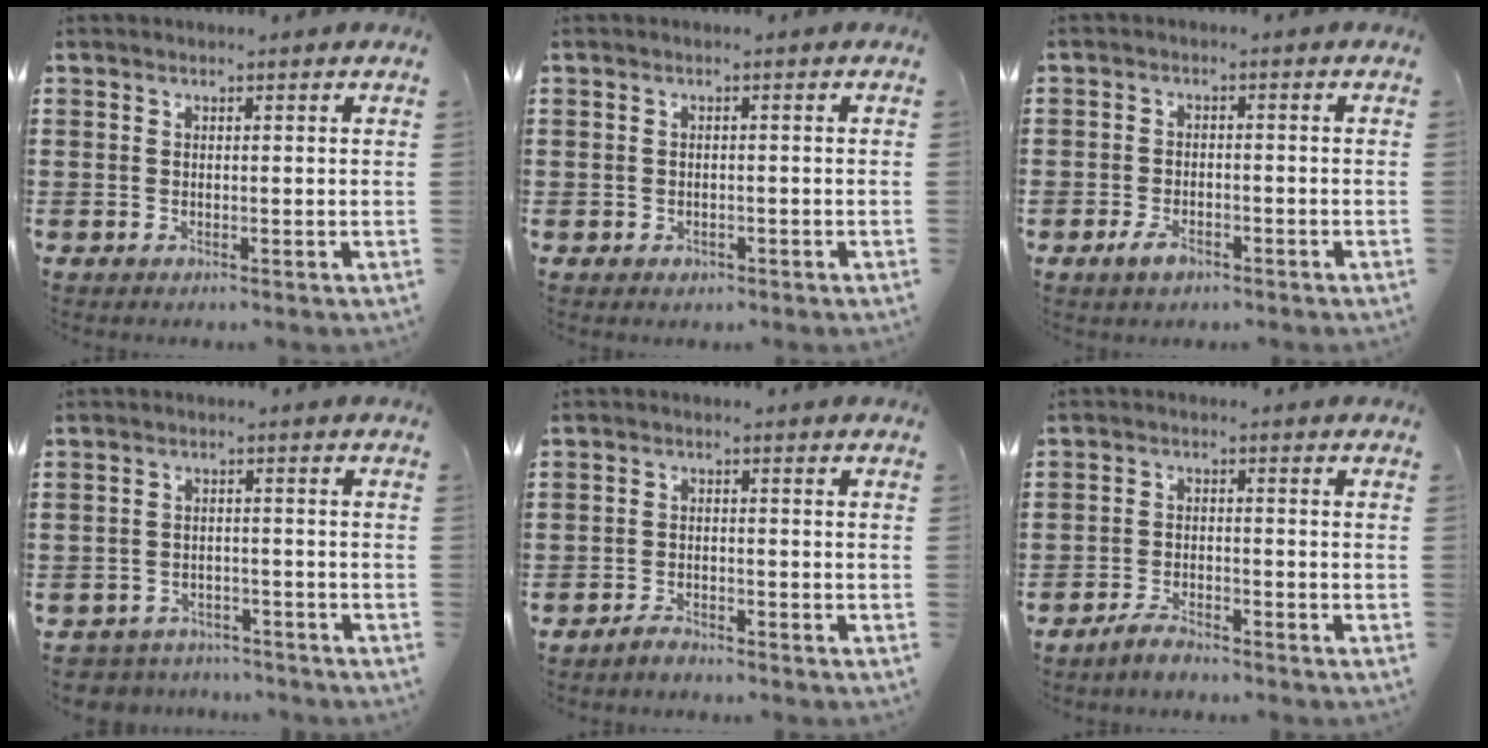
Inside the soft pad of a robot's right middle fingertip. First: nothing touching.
{"total": 0.6, "force": [-0.3, 0.5, 0.1], "torque": [-0.004, 0.003, -0.007]}
{"total": 2.5, "force": [-1.5, 1.3, 1.5], "torque": [-0.026, -0.003, -0.033]}
{"total": 3.2, "force": [-3.2, 0.7, -0.3], "torque": [-0.004, 0.002, -0.070]}
{"total": 2.0, "force": [-1.9, 0.4, 0.4], "torque": [-0.011, 0.003, -0.039]}
{"total": 2.9, "force": [-2.6, 0.6, 1.1], "torque": [-0.027, 0.005, -0.054]}